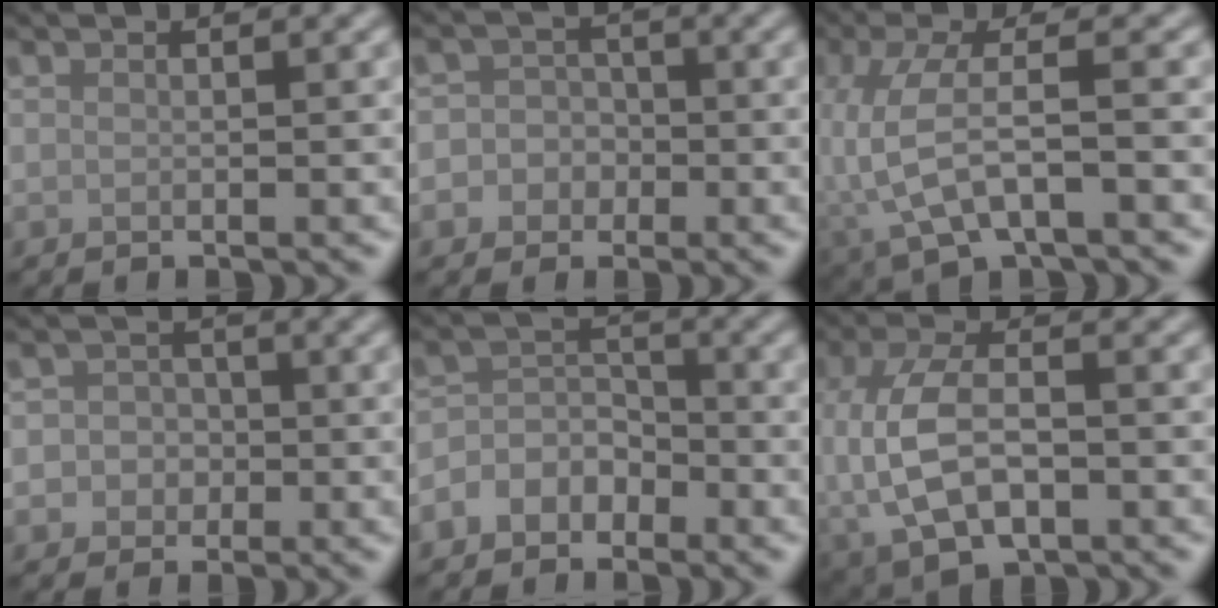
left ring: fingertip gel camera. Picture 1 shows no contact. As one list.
[{"total": 4.1, "force": [-1.3, 3.8, 0.5], "torque": [0.021, 0.009, -0.040]}, {"total": 5.6, "force": [-1.7, 2.1, 4.9], "torque": [-0.119, -0.007, -0.035]}, {"total": 3.1, "force": [-0.6, 3.0, 0.7], "torque": [0.017, 0.010, -0.030]}, {"total": 3.7, "force": [-2.2, 2.8, 1.0], "torque": [0.010, 0.014, -0.060]}, {"total": 8.0, "force": [-2.0, 4.7, 6.2], "torque": [-0.140, -0.008, -0.040]}]